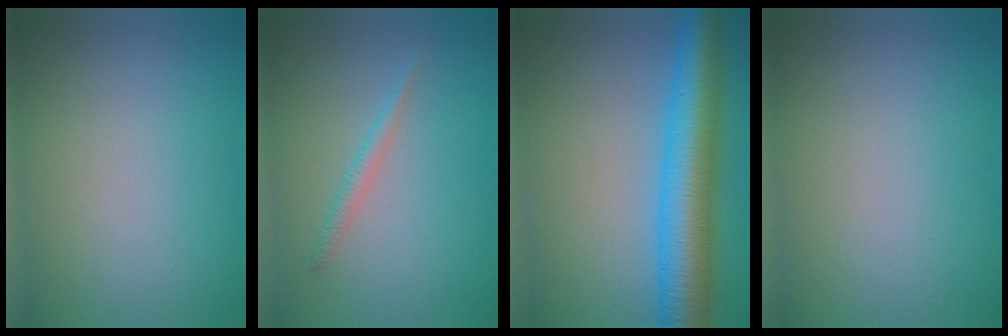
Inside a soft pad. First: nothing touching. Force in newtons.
{"total": 1.3, "press": 1.3, "slide": 0.1}
{"total": 9.2, "press": 9.2, "slide": 0.1}
{"total": 0.0}